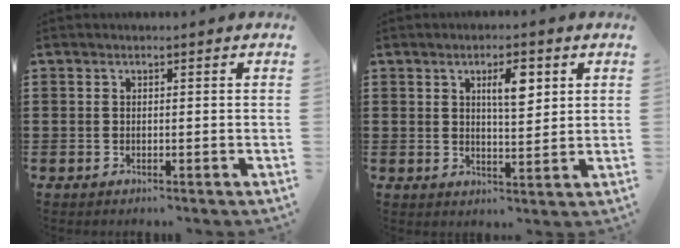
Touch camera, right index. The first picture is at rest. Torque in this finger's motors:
{"motor_torque": [0.26, -0.11, 0.15, 0.04]}